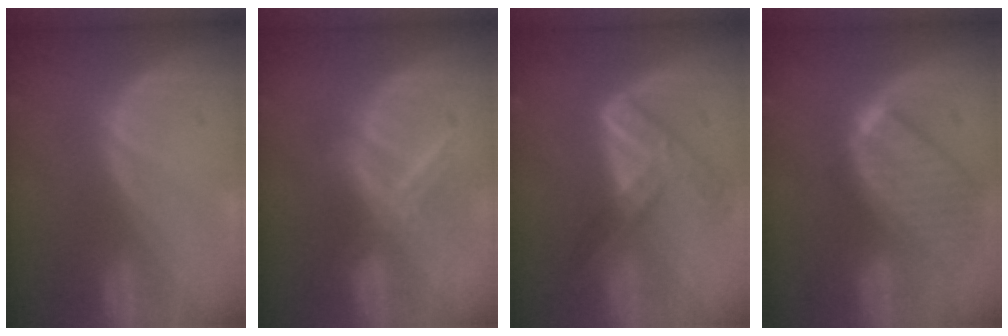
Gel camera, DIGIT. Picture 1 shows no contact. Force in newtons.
{"total": 5.8, "press": 5.8, "slide": 0.5}
{"total": 7.3, "press": 6.2, "slide": 3.8}
{"total": 9.8, "press": 8.6, "slide": 4.7}